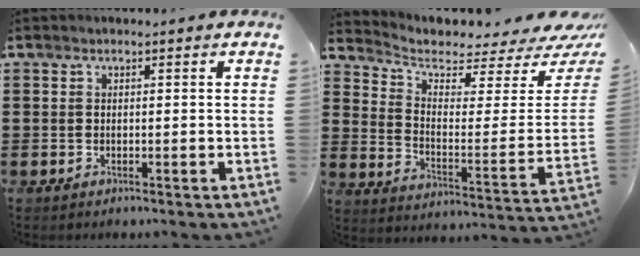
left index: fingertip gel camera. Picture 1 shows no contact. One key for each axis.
{"total": 4.4, "fx": 3.6, "fy": 1.7, "fz": 1.9, "tx": -0.055, "ty": -0.040, "tz": 0.057}